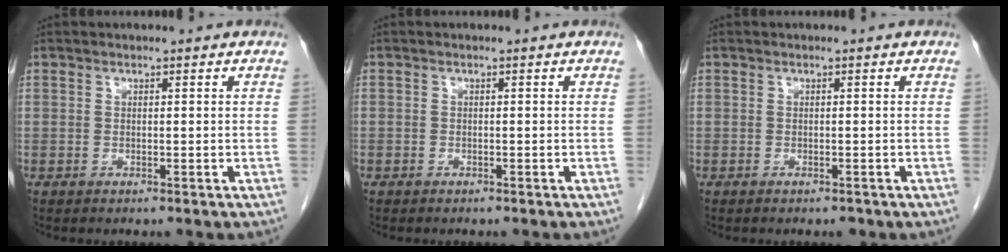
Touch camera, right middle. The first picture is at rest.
{"total": 0.6, "force": [-0.4, 0.5, 0.0], "torque": [-0.006, 0.005, -0.010]}
{"total": 0.6, "force": [-0.6, 0.1, 0.2], "torque": [-0.007, -0.002, -0.007]}